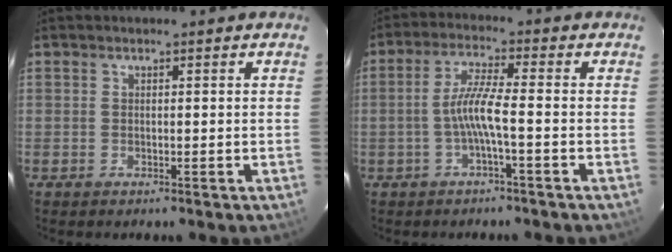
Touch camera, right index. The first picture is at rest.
{"total": 5.6, "force": [-1.8, -0.2, 5.3], "torque": [-0.116, 0.007, -0.033]}